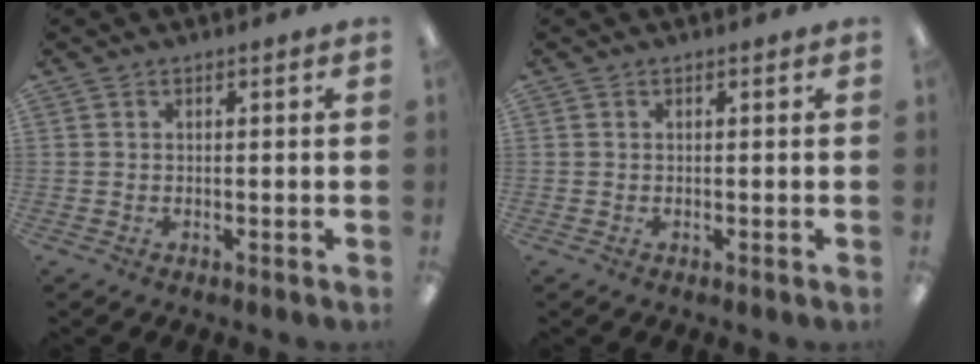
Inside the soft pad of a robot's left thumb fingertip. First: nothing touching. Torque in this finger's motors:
{"motor_torque": [-0.01, 0.01, -0.03, -0.09, 0.00]}